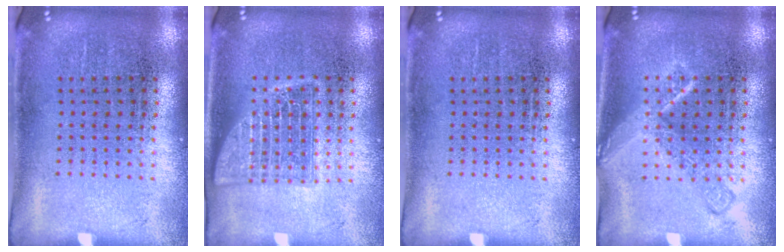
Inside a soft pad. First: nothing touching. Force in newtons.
{"total": 2.3, "press": 2.3, "slide": 0.3}
{"total": 0.0}
{"total": 1.7, "press": 1.7, "slide": 0.3}